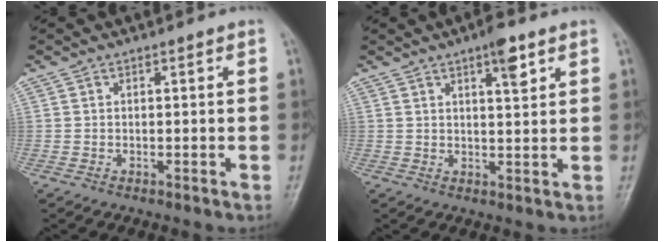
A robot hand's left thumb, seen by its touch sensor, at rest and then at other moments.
{"total": 4.9, "force": [2.8, 1.3, 3.8], "torque": [-0.050, -0.012, 0.041]}